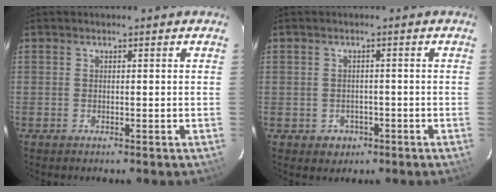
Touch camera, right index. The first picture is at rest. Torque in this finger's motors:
{"motor_torque": [-0.91, 0.47, -1.01, -0.21]}